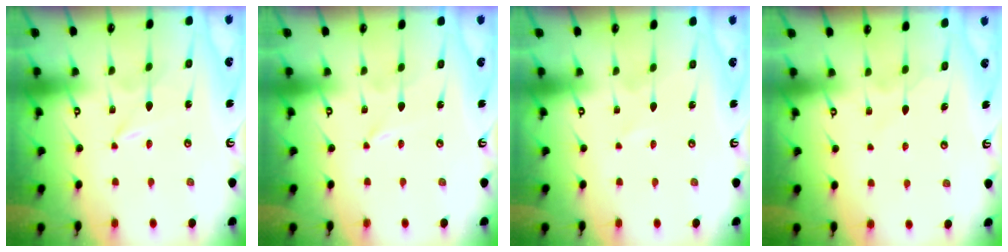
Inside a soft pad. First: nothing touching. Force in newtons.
{"total": 0.0}
{"total": 0.0}
{"total": 5.6, "press": 5.5, "slide": 0.7}